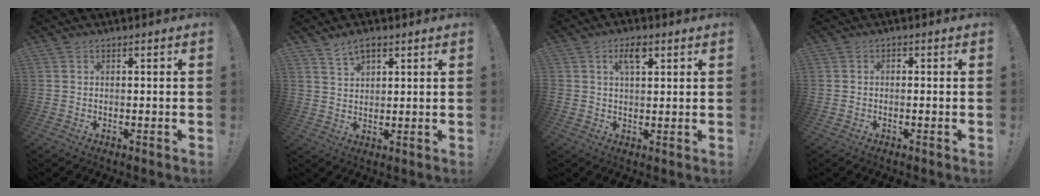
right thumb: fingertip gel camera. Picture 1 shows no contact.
{"total": 5.2, "force": [3.6, 2.7, 2.7], "torque": [-0.044, -0.014, 0.066]}
{"total": 5.4, "force": [2.6, 2.3, 4.1], "torque": [-0.065, 0.000, 0.039]}
{"total": 0.8, "force": [-0.5, 0.6, 0.2], "torque": [-0.009, 0.005, -0.008]}